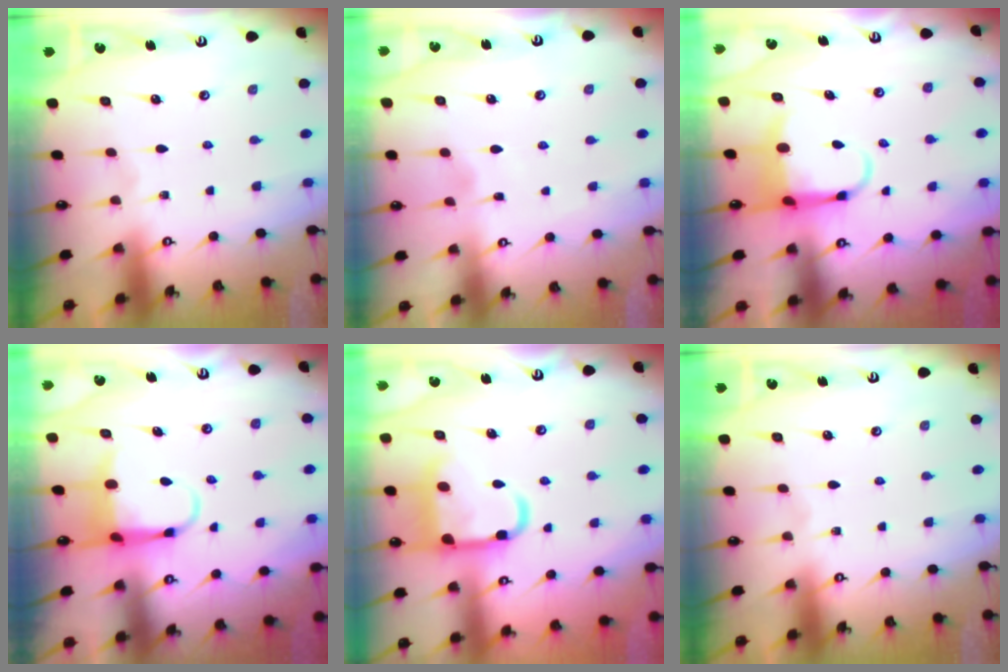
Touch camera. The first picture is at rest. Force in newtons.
{"total": 2.7, "press": 2.7, "slide": 0.3}
{"total": 5.7, "press": 5.5, "slide": 1.3}
{"total": 5.5, "press": 5.5, "slide": 0.9}
{"total": 15.2, "press": 15.1, "slide": 1.4}
{"total": 0.0}